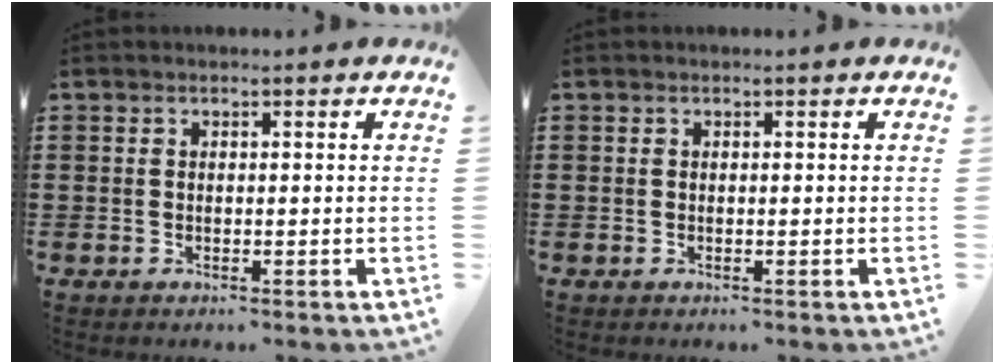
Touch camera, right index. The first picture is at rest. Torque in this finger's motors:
{"motor_torque": [0.73, 1.41, 0.00, 0.00]}